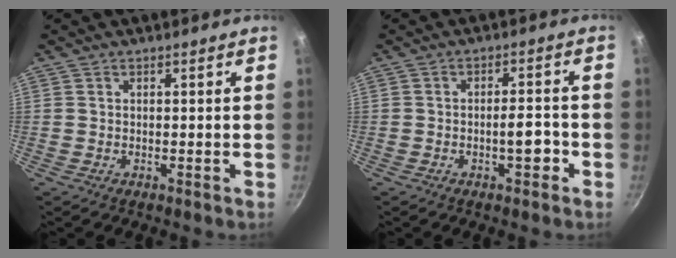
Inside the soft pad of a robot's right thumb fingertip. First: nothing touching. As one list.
[{"total": 4.5, "force": [-1.8, 1.7, 3.8], "torque": [-0.041, 0.020, -0.026]}]